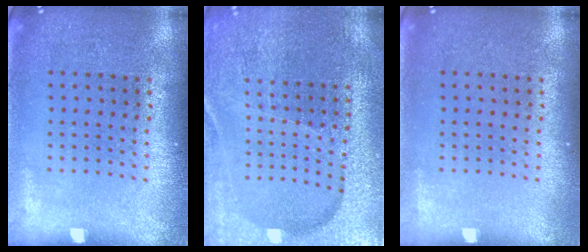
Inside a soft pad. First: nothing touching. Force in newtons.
{"total": 3.6, "press": 3.6, "slide": 0.6}
{"total": 0.0}